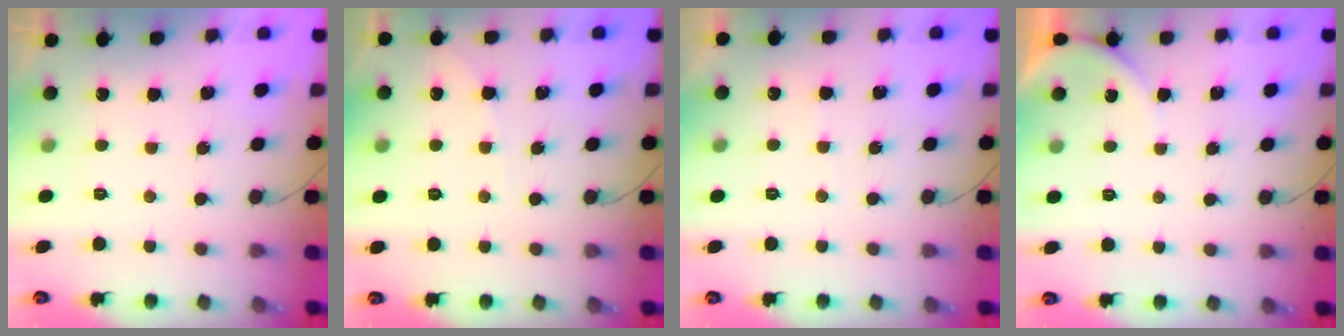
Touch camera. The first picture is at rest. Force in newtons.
{"total": 2.5, "press": 2.4, "slide": 0.5}
{"total": 3.1, "press": 3.1, "slide": 0.4}
{"total": 3.0, "press": 3.0, "slide": 0.3}